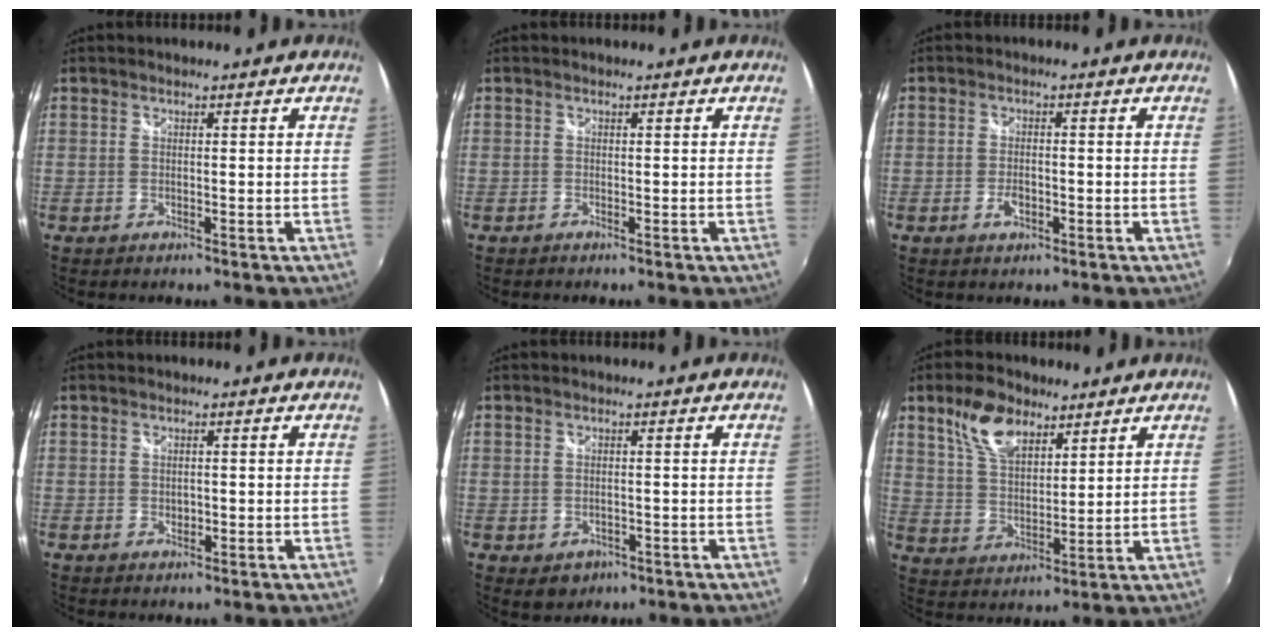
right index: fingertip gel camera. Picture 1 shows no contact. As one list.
[{"total": 0.0}, {"total": 2.9, "force": [-1.2, 1.7, 2.1], "torque": [-0.040, -0.002, -0.021]}, {"total": 1.6, "force": [-0.2, 1.2, 1.0], "torque": [-0.016, 0.000, -0.003]}, {"total": 3.7, "force": [-1.1, 2.9, 2.0], "torque": [-0.040, -0.006, -0.010]}, {"total": 10.0, "force": [6.2, 5.2, 5.8], "torque": [-0.111, 0.016, 0.121]}]